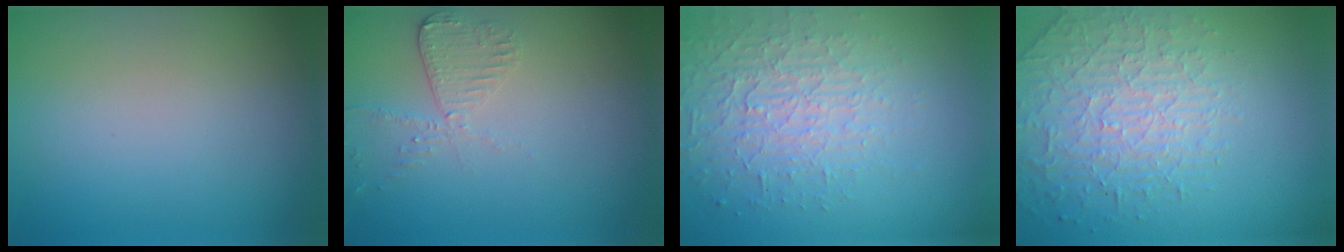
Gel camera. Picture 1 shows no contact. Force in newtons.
{"total": 2.5, "press": 2.3, "slide": 1.0}
{"total": 3.7, "press": 3.3, "slide": 1.6}
{"total": 3.9, "press": 3.9, "slide": 0.5}